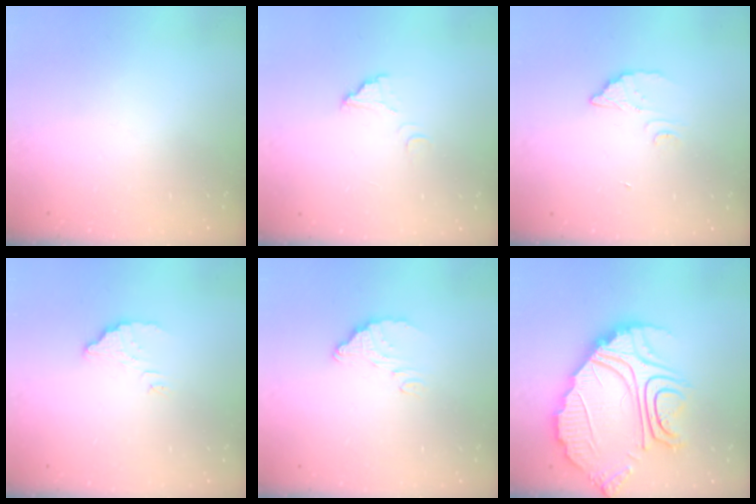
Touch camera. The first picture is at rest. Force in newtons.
{"total": 6.0, "press": 6.0, "slide": 0.6}
{"total": 3.8, "press": 3.8, "slide": 0.3}
{"total": 3.6, "press": 3.6, "slide": 0.2}
{"total": 5.9, "press": 5.9, "slide": 0.4}
{"total": 21.8, "press": 21.7, "slide": 2.2}